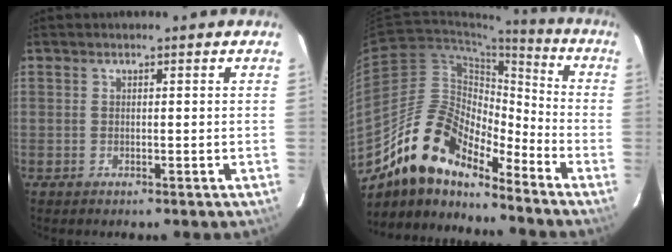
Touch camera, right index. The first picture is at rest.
{"total": 16.6, "force": [-13.1, 5.9, 8.2], "torque": [-0.149, 0.003, -0.256]}